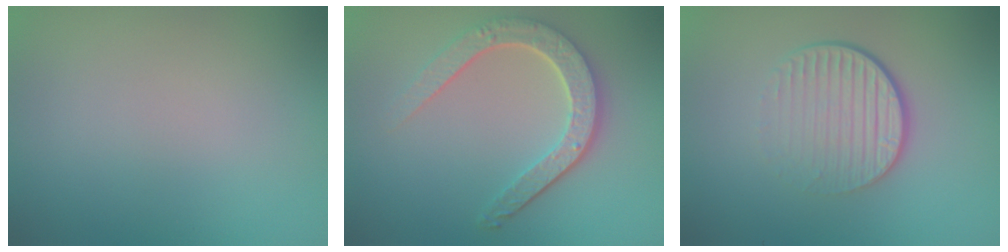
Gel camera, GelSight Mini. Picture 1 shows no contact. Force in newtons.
{"total": 4.7, "press": 3.7, "slide": 2.9}
{"total": 4.6, "press": 2.8, "slide": 3.6}